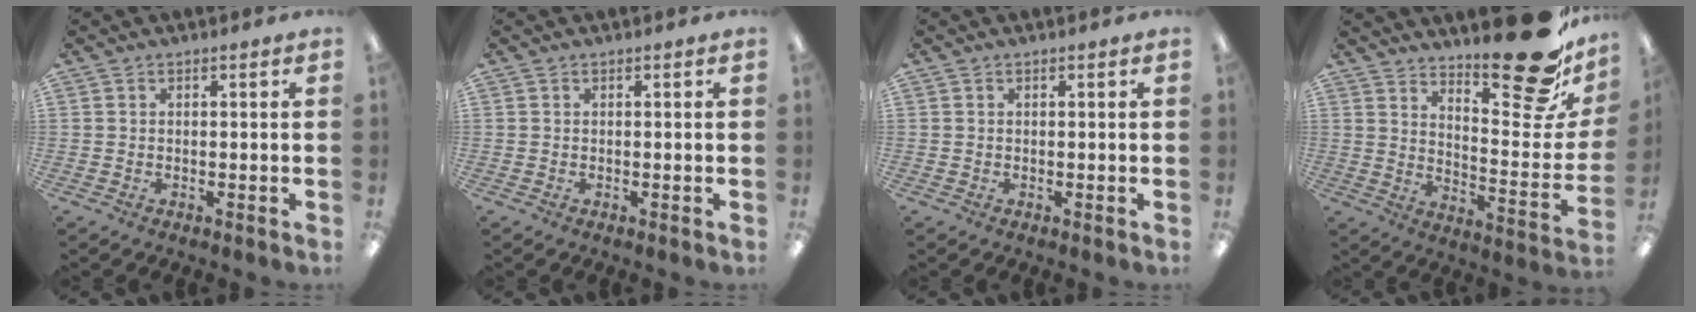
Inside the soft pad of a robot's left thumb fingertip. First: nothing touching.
{"total": 0.0}
{"total": 0.0}
{"total": 22.0, "force": [16.6, 6.4, 12.9], "torque": [-0.154, -0.129, 0.268]}